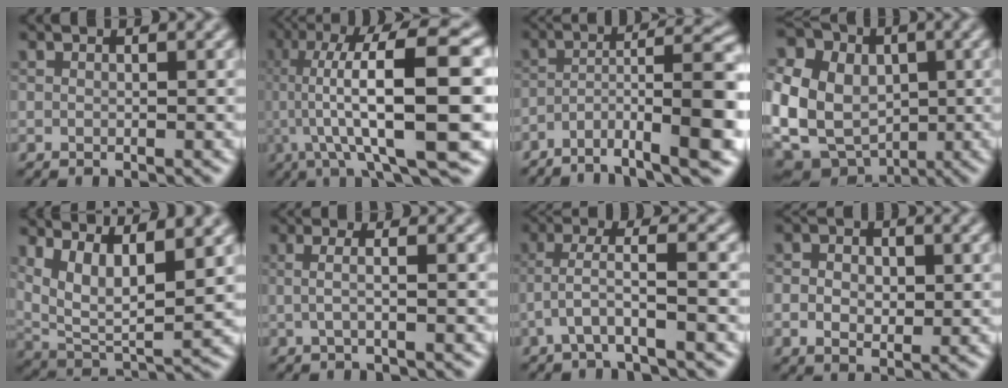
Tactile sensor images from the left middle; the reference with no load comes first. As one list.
[{"total": 14.7, "force": [0.4, 3.2, 14.3], "torque": [-0.209, 0.020, 0.010]}, {"total": 9.9, "force": [-4.8, 2.6, 8.3], "torque": [-0.129, -0.001, -0.088]}, {"total": 15.4, "force": [1.0, 13.2, 7.9], "torque": [-0.196, 0.011, -0.009]}, {"total": 7.5, "force": [3.5, 3.0, 5.9], "torque": [-0.122, -0.018, 0.069]}, {"total": 2.7, "force": [0.2, 1.2, 2.4], "torque": [-0.035, -0.013, -0.024]}, {"total": 3.2, "force": [-1.3, 0.5, 2.9], "torque": [-0.062, 0.005, -0.038]}, {"total": 3.5, "force": [-0.1, 2.5, 2.4], "torque": [-0.045, -0.011, -0.010]}]